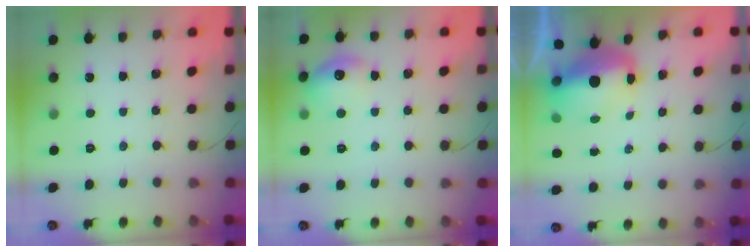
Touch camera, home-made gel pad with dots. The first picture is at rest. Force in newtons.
{"total": 10.9, "press": 10.9, "slide": 0.8}
{"total": 11.0, "press": 10.7, "slide": 2.5}